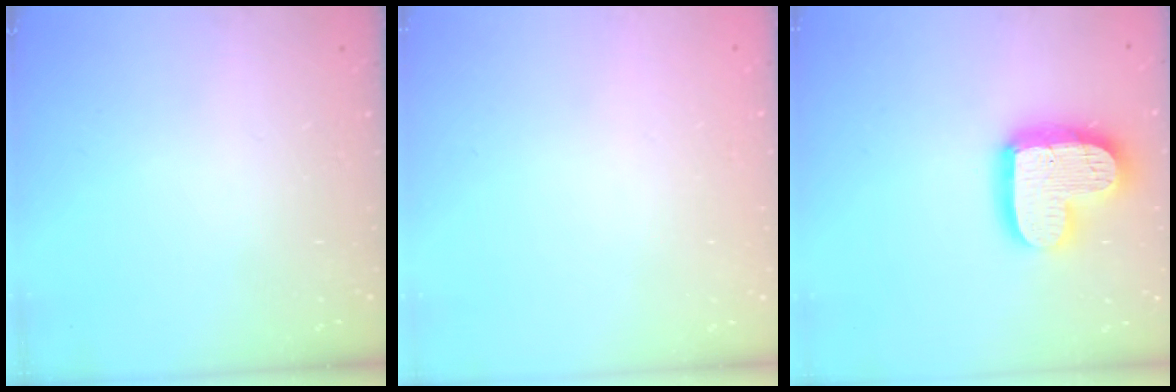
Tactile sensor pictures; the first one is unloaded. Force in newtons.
{"total": 0.0}
{"total": 17.0, "press": 17.0, "slide": 1.3}